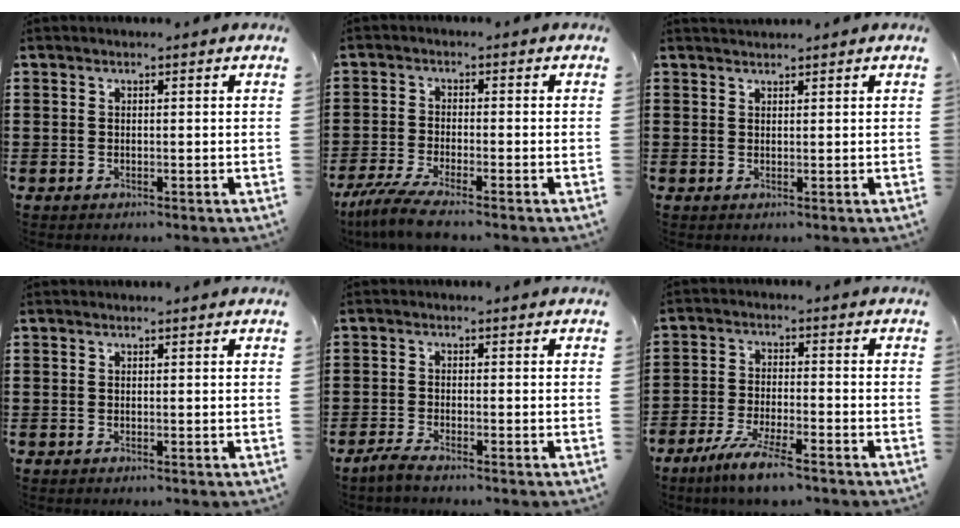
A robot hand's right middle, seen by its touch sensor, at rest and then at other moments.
{"total": 4.4, "force": [-3.6, -0.2, 2.6], "torque": [-0.073, -0.022, -0.074]}
{"total": 1.2, "force": [1.2, -0.1, 0.1], "torque": [-0.004, -0.002, 0.022]}
{"total": 0.0}
{"total": 1.9, "force": [-1.6, 0.0, 1.0], "torque": [-0.025, -0.001, -0.033]}
{"total": 6.0, "force": [-4.9, 0.5, 3.3], "torque": [-0.078, -0.013, -0.095]}